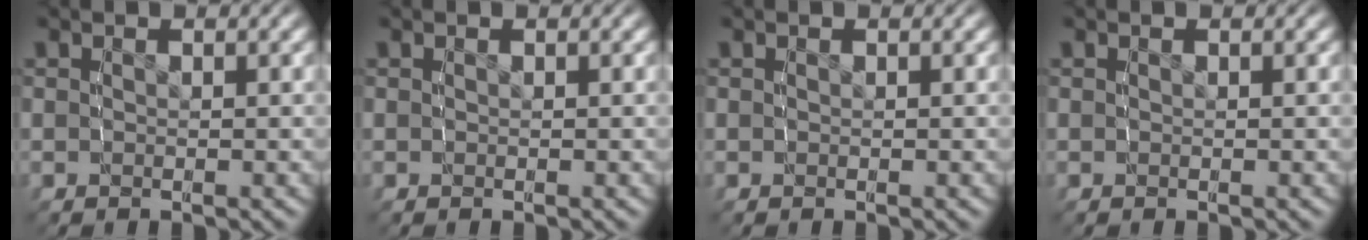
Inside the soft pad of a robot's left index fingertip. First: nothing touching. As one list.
[{"total": 0.0}, {"total": 0.0}, {"total": 0.0}]